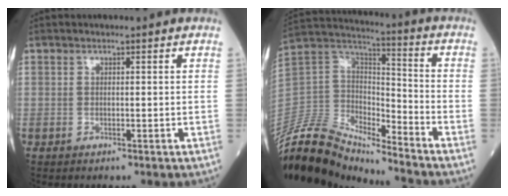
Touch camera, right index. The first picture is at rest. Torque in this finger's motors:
{"motor_torque": [-0.50, -1.25, -0.08, -0.02]}